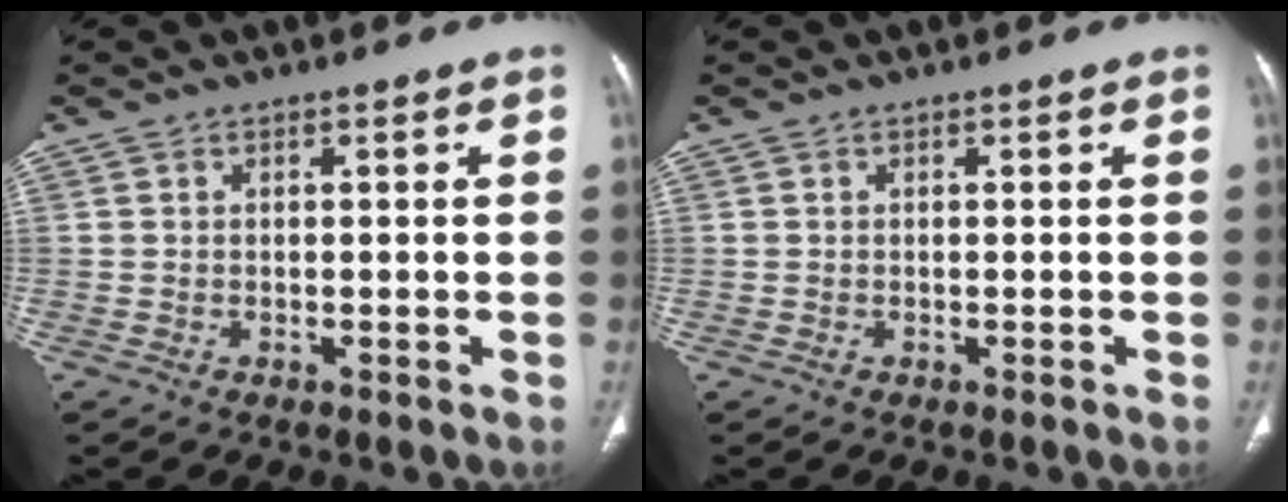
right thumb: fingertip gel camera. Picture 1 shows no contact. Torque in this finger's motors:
{"motor_torque": [0.00, 0.01, 0.00, 0.00, 0.04]}